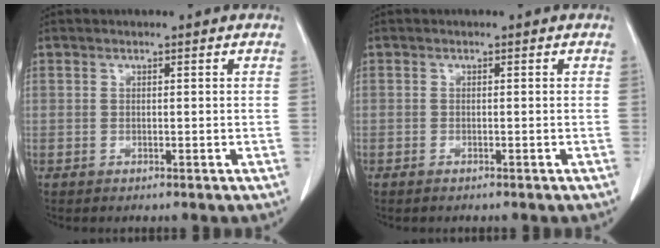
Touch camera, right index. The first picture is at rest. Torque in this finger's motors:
{"motor_torque": [0.27, -0.24, -0.06, 0.00]}